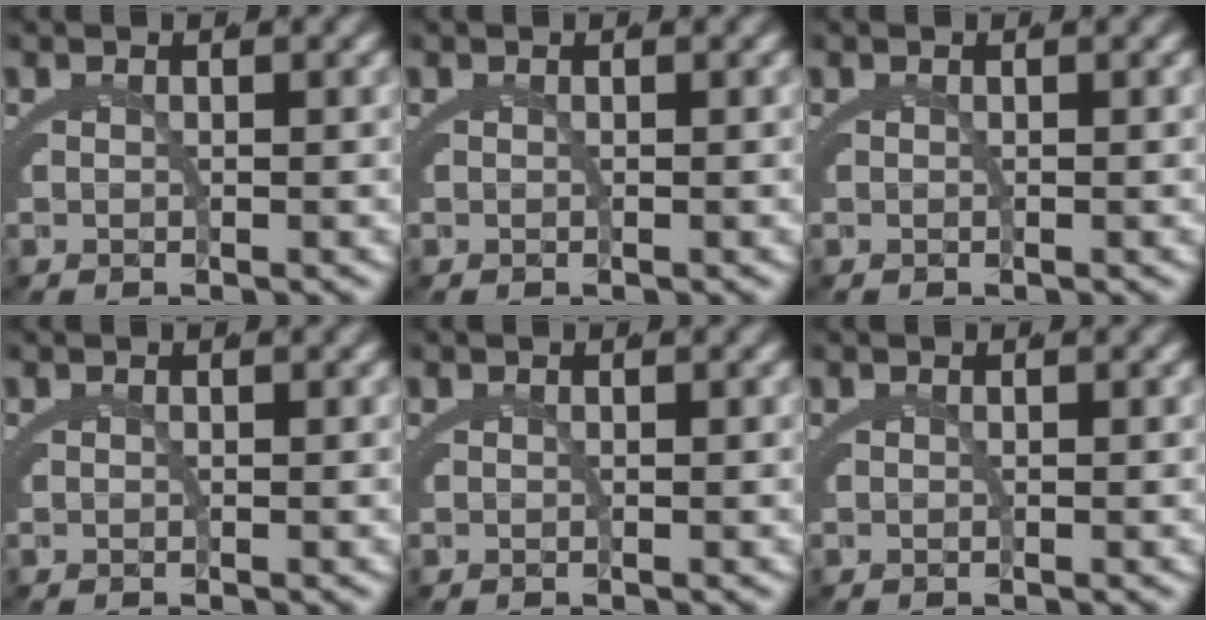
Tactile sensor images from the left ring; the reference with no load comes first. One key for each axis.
{"total": 0.0}
{"total": 0.0}
{"total": 0.0}
{"total": 0.0}
{"total": 0.0}